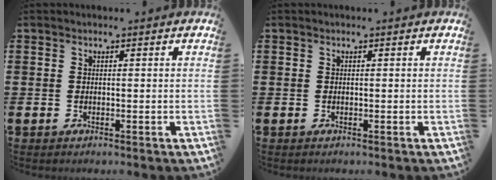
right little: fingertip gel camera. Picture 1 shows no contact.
{"total": 0.0}